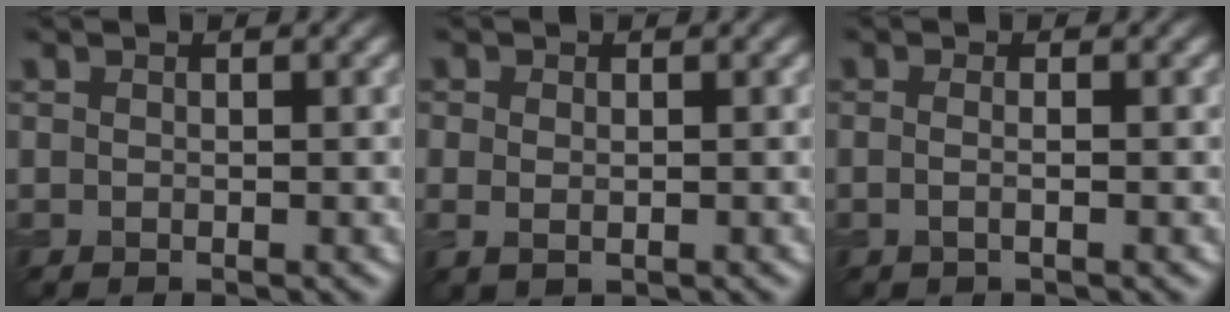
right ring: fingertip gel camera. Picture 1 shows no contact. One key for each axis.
{"total": 1.2, "fx": 0.0, "fy": 0.7, "fz": 0.9, "tx": -0.020, "ty": -0.002, "tz": 0.001}
{"total": 1.4, "fx": -0.1, "fy": 0.6, "fz": 1.3, "tx": -0.013, "ty": -0.013, "tz": -0.014}